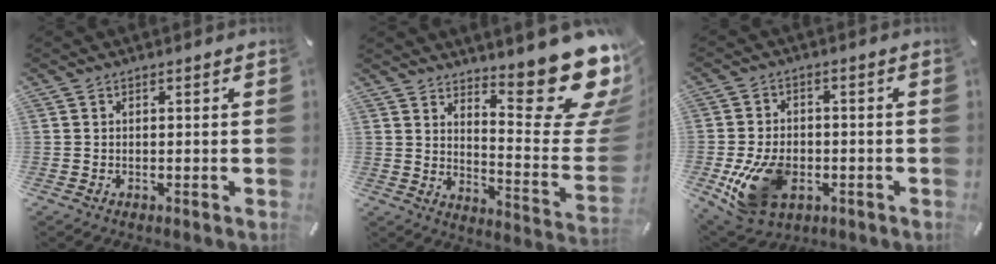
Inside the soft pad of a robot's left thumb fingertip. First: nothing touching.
{"total": 20.5, "force": [14.4, 6.4, 13.2], "torque": [-0.145, -0.130, 0.235]}
{"total": 14.1, "force": [-3.8, 10.1, 9.0], "torque": [-0.181, 0.010, -0.063]}